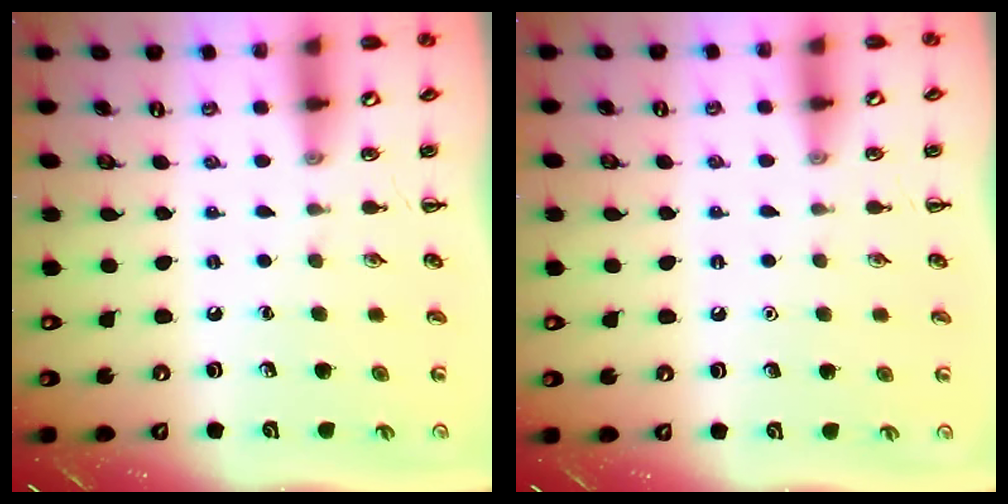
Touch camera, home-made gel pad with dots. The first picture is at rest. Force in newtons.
{"total": 1.6, "press": 1.6, "slide": 0.1}